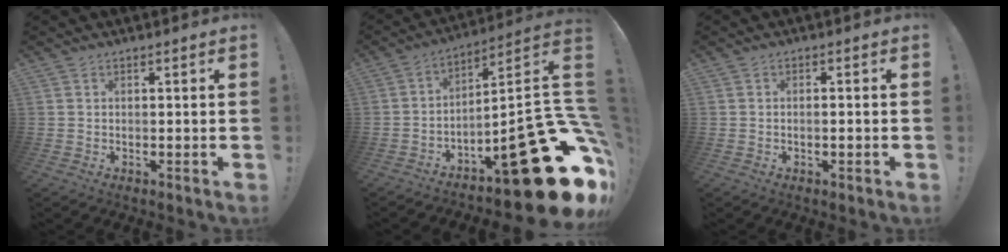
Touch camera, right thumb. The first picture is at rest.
{"total": 27.0, "force": [-11.8, 7.7, 23.1], "torque": [-0.263, 0.036, -0.174]}
{"total": 1.4, "force": [-0.9, 0.2, 1.1], "torque": [-0.020, 0.004, -0.016]}